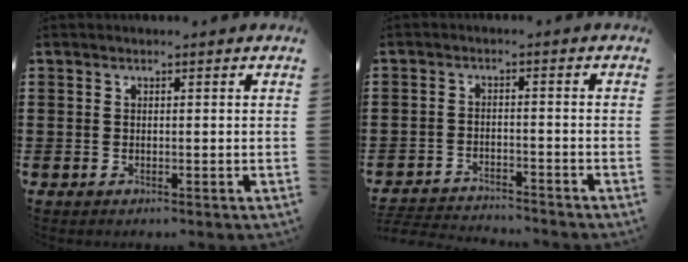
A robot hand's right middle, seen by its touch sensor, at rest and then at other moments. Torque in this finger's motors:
{"motor_torque": [0.13, 0.05, 0.04, 0.00]}